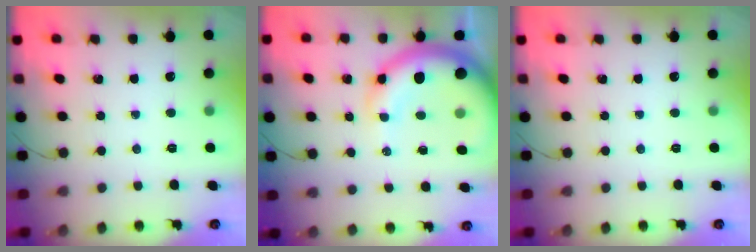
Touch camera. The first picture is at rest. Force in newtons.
{"total": 11.5, "press": 11.1, "slide": 2.8}
{"total": 0.0}